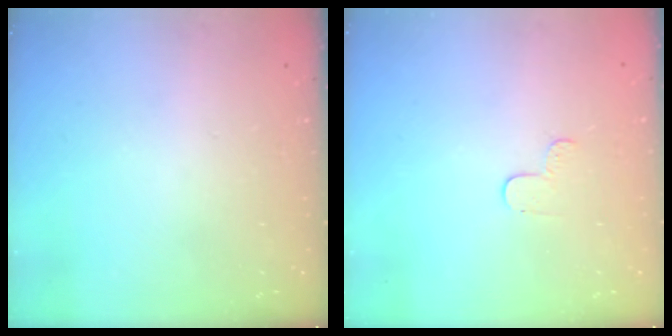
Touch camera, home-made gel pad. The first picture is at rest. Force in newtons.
{"total": 4.7, "press": 4.6, "slide": 0.5}